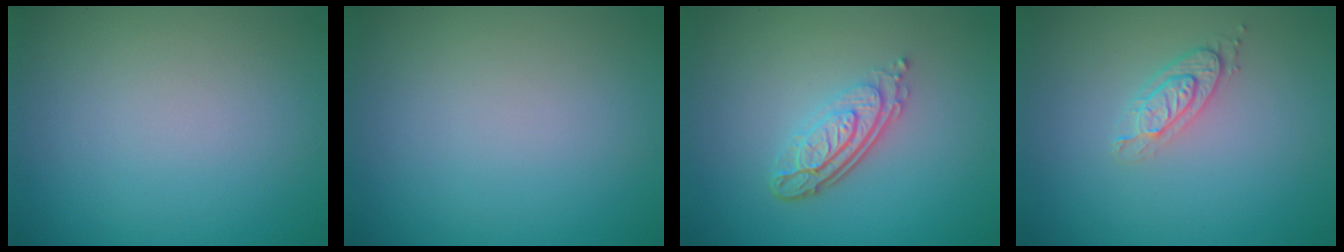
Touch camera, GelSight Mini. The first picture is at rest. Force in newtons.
{"total": 0.0}
{"total": 4.3, "press": 3.0, "slide": 3.1}
{"total": 2.1, "press": 1.9, "slide": 0.8}